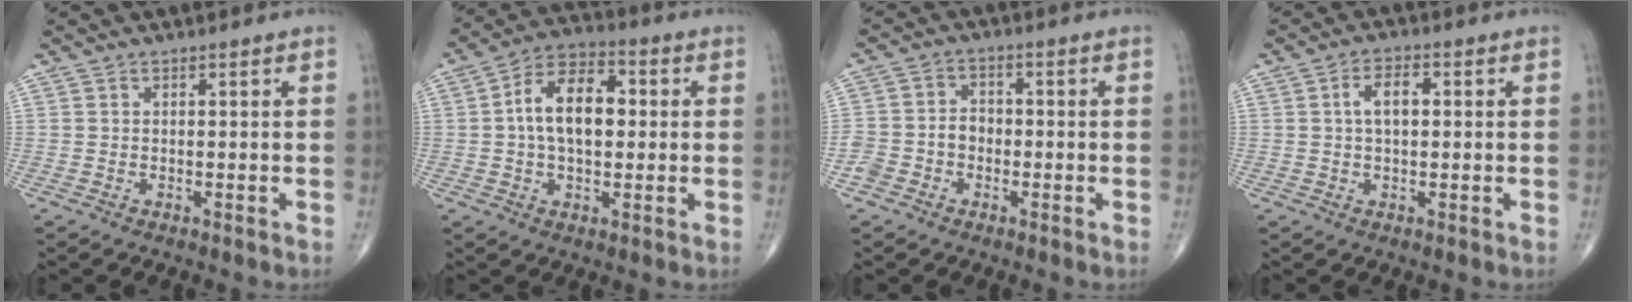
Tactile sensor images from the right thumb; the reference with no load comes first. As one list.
[{"total": 12.2, "force": [1.0, 7.1, 9.8], "torque": [-0.163, 0.025, 0.008]}, {"total": 5.6, "force": [-2.1, 4.6, 2.5], "torque": [-0.037, 0.028, -0.041]}, {"total": 4.9, "force": [0.7, 2.5, 4.1], "torque": [-0.075, 0.011, 0.009]}]